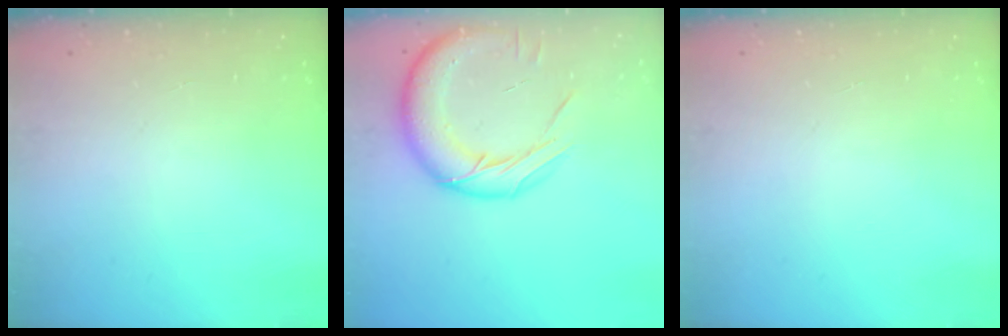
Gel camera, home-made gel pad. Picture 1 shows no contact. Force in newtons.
{"total": 16.0, "press": 15.9, "slide": 1.9}
{"total": 0.0}